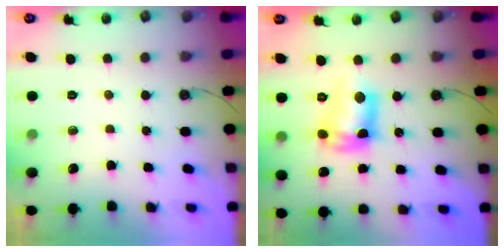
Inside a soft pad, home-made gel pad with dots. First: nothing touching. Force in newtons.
{"total": 11.3, "press": 11.2, "slide": 0.9}